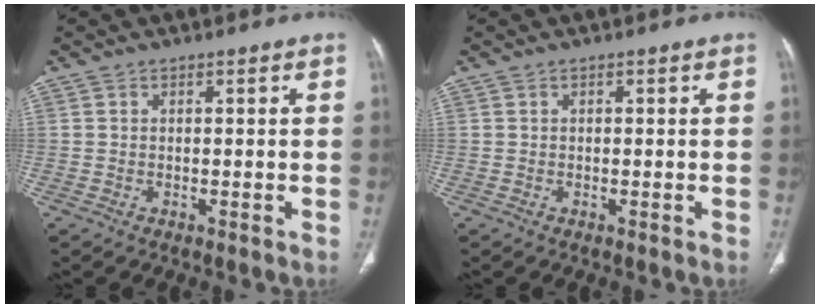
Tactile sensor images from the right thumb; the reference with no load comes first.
{"total": 0.0}